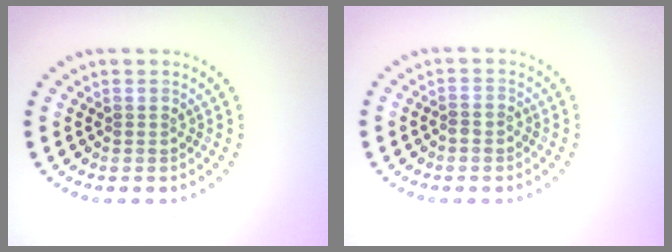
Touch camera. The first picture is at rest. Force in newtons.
{"total": 0.9, "press": 0.6, "slide": 0.6}